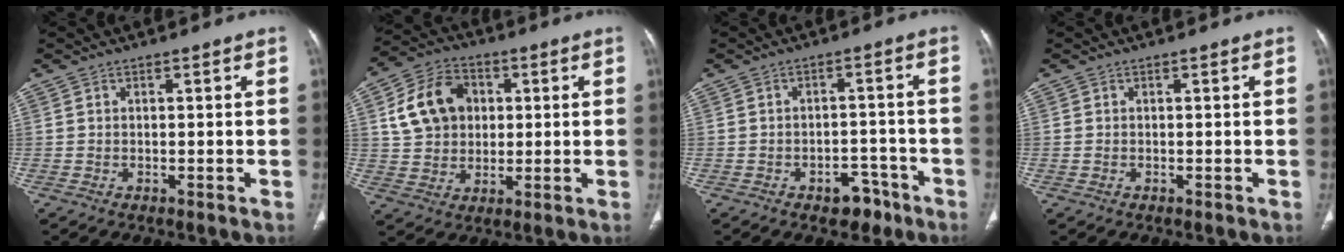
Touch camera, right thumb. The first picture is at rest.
{"total": 12.8, "force": [2.8, 10.3, 7.1], "torque": [-0.105, 0.009, 0.050]}
{"total": 5.5, "force": [-3.5, 3.5, 2.4], "torque": [-0.009, 0.032, -0.043]}
{"total": 0.5, "force": [-0.1, 0.3, 0.4], "torque": [-0.014, 0.002, 0.000]}